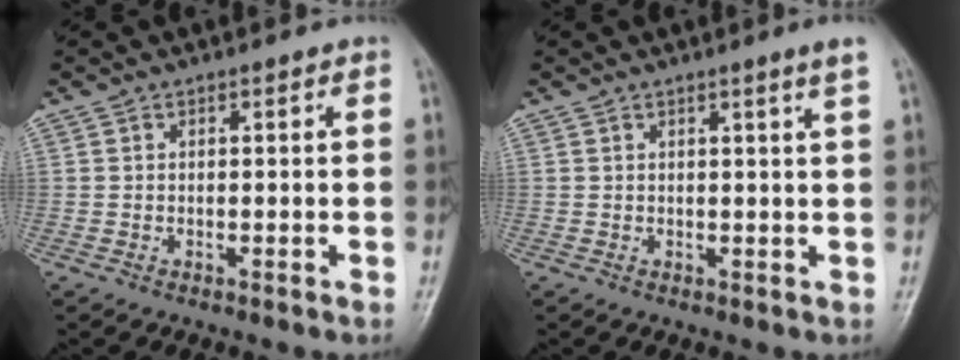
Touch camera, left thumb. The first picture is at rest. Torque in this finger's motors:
{"motor_torque": [0.91, 0.10, 0.11, -0.25, 0.10]}